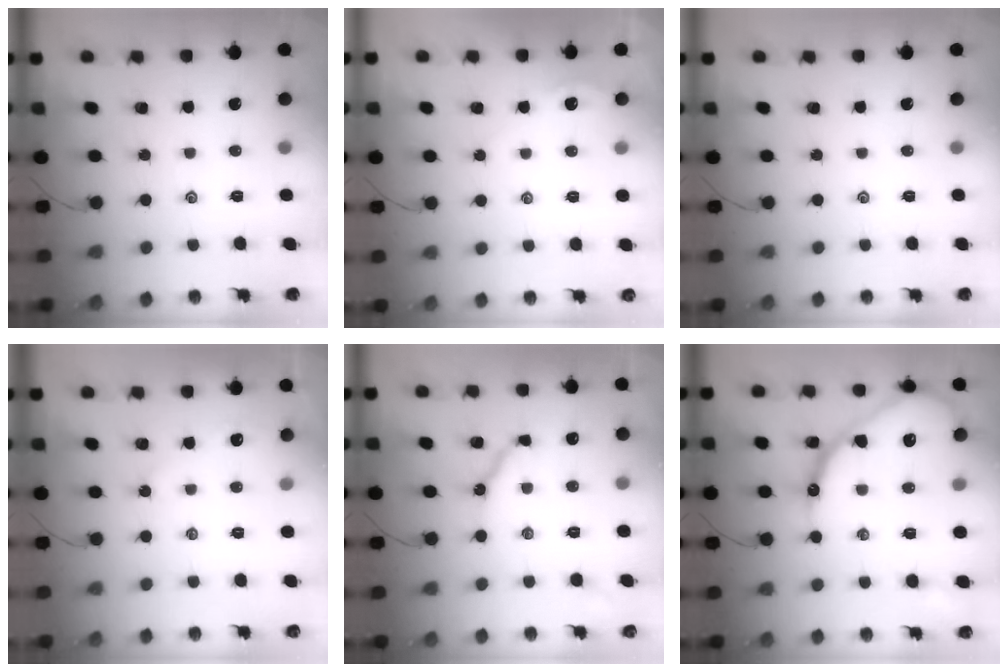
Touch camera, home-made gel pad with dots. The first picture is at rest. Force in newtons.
{"total": 0.6, "press": 0.5, "slide": 0.3}
{"total": 0.0}
{"total": 2.3, "press": 2.3, "slide": 0.3}
{"total": 9.0, "press": 8.9, "slide": 1.0}
{"total": 19.8, "press": 19.7, "slide": 1.6}